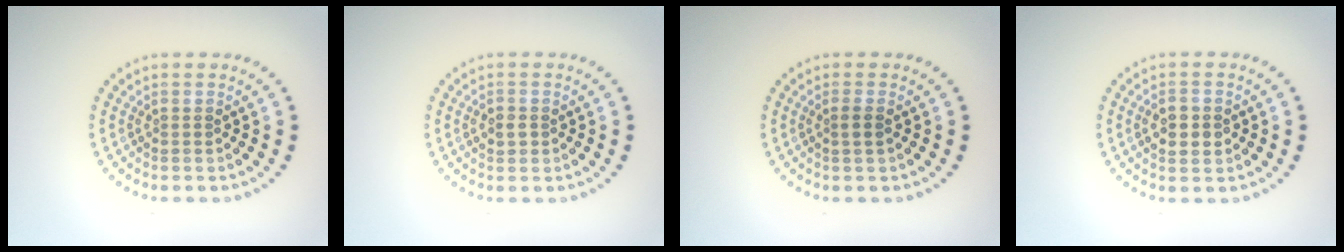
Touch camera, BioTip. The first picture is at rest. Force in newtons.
{"total": 1.3, "press": 1.2, "slide": 0.2}
{"total": 1.1, "press": 1.0, "slide": 0.5}
{"total": 3.0, "press": 3.0, "slide": 0.1}